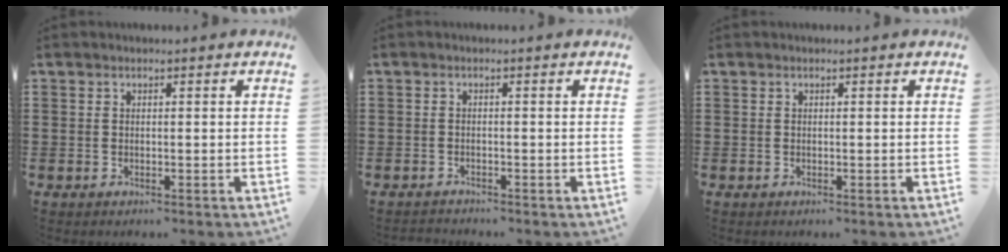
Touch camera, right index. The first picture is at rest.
{"total": 1.1, "force": [-1.1, 0.3, -0.2], "torque": [0.000, 0.006, -0.025]}
{"total": 0.0}